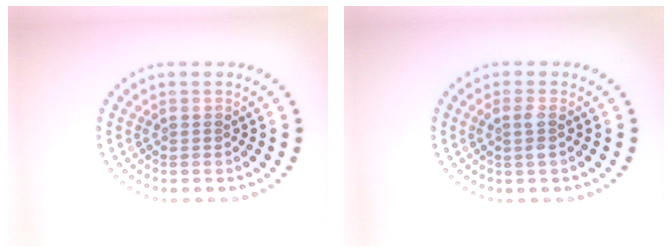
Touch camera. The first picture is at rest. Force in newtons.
{"total": 1.4, "press": 1.3, "slide": 0.6}